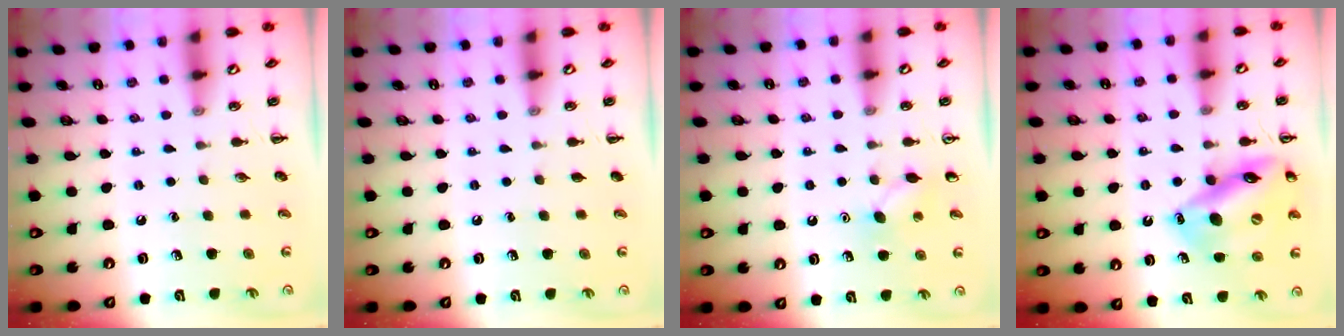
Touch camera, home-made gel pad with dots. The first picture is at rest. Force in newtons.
{"total": 0.0}
{"total": 5.9, "press": 5.6, "slide": 1.7}
{"total": 16.1, "press": 15.9, "slide": 2.8}